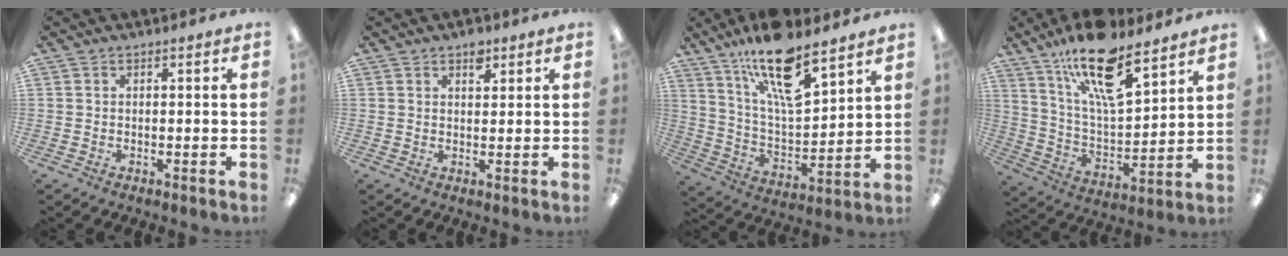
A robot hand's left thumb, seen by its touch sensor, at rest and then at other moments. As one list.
[{"total": 3.3, "force": [2.2, 1.8, 1.7], "torque": [-0.013, -0.008, 0.034]}, {"total": 18.6, "force": [13.0, 6.2, 11.8], "torque": [-0.199, -0.075, 0.220]}, {"total": 19.6, "force": [13.4, 7.0, 12.6], "torque": [-0.212, -0.074, 0.227]}]